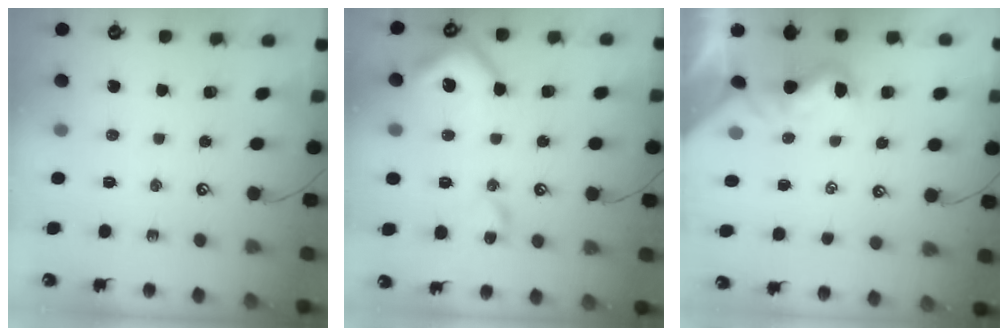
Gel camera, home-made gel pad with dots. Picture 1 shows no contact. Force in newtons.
{"total": 12.0, "press": 11.9, "slide": 1.4}
{"total": 1.5, "press": 1.4, "slide": 0.5}